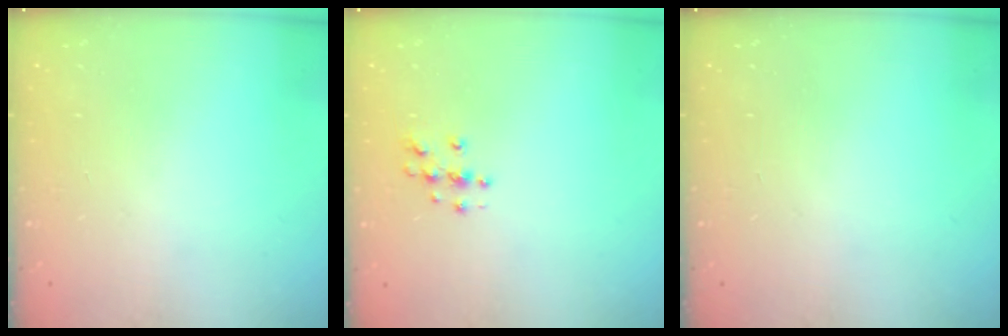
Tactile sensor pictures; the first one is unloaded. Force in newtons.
{"total": 3.6, "press": 3.6, "slide": 0.4}
{"total": 0.0}